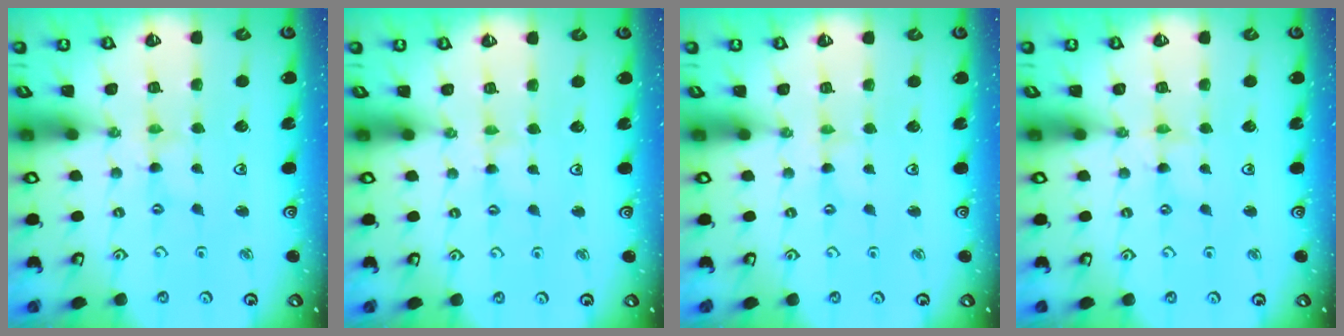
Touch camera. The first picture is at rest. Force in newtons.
{"total": 2.0, "press": 2.0, "slide": 0.3}
{"total": 1.2, "press": 1.2, "slide": 0.3}
{"total": 1.7, "press": 1.7, "slide": 0.2}